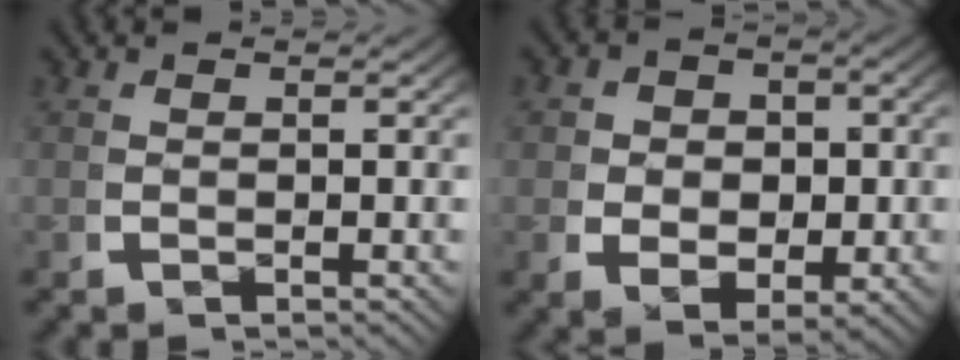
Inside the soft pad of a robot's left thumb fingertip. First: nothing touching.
{"total": 5.3, "force": [-0.5, 4.1, 3.4], "torque": [-0.050, -0.019, -0.004]}